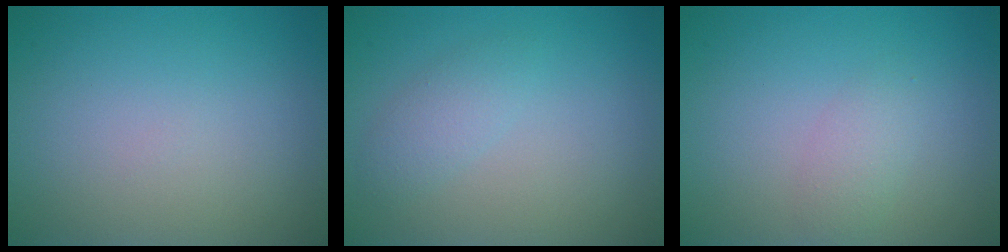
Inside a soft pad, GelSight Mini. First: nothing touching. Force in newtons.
{"total": 1.6, "press": 1.6, "slide": 0.0}
{"total": 1.6, "press": 1.6, "slide": 0.0}